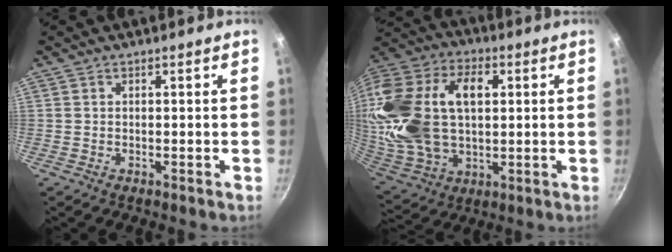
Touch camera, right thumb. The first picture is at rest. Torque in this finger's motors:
{"motor_torque": [1.21, 3.80, 1.33, -0.63, 0.40]}